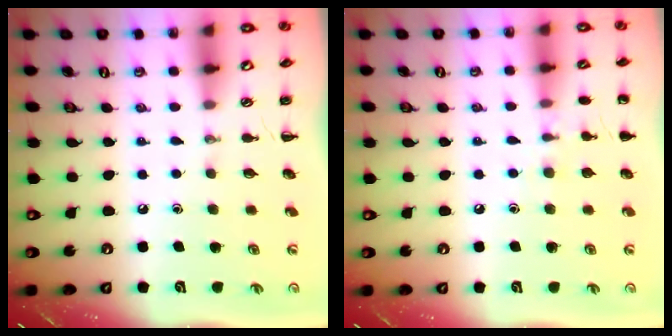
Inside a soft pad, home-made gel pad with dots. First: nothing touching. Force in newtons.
{"total": 5.9, "press": 5.6, "slide": 1.8}